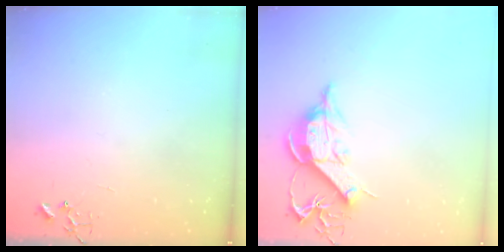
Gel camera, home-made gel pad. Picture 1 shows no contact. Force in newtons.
{"total": 11.0, "press": 11.0, "slide": 0.5}